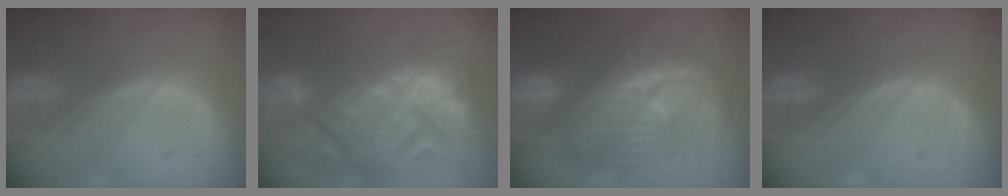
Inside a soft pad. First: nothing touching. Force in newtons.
{"total": 15.4, "press": 13.2, "slide": 8.0}
{"total": 12.2, "press": 12.1, "slide": 1.2}
{"total": 0.0}